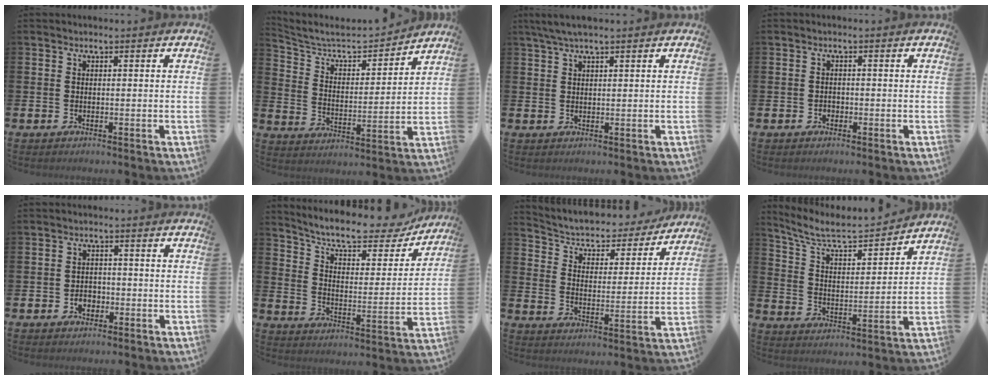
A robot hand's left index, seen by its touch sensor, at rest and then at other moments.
{"total": 5.9, "force": [5.3, 1.9, 1.8], "torque": [-0.072, -0.043, 0.083]}
{"total": 3.0, "force": [2.2, 0.4, 1.9], "torque": [-0.044, 0.003, 0.040]}
{"total": 1.0, "force": [-0.4, 0.9, 0.2], "torque": [-0.006, 0.004, -0.011]}
{"total": 2.3, "force": [-0.9, 1.8, 1.1], "torque": [-0.015, 0.000, -0.022]}
{"total": 9.6, "force": [8.5, 2.2, 3.8], "torque": [-0.096, -0.059, 0.142]}
{"total": 4.6, "force": [4.1, 1.7, 1.0], "torque": [-0.047, -0.037, 0.062]}
{"total": 7.2, "force": [6.6, 1.4, 2.6], "torque": [-0.087, -0.049, 0.111]}